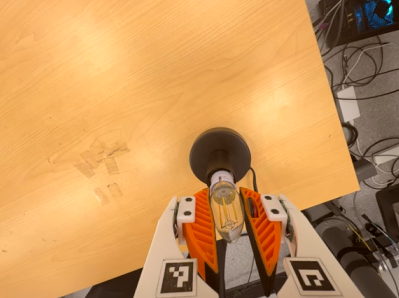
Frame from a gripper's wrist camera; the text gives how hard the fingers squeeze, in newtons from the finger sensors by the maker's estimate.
{"total": 12.0, "left": 11.6, "right": 12.4}